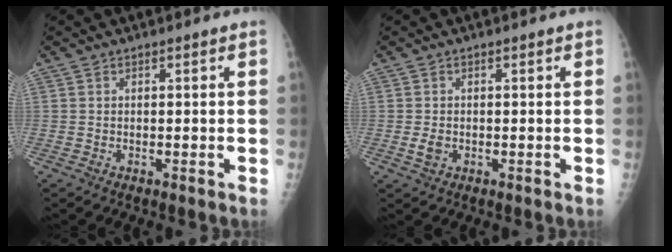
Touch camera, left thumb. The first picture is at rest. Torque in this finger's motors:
{"motor_torque": [-0.24, 0.24, 0.25, 0.01, 0.00]}